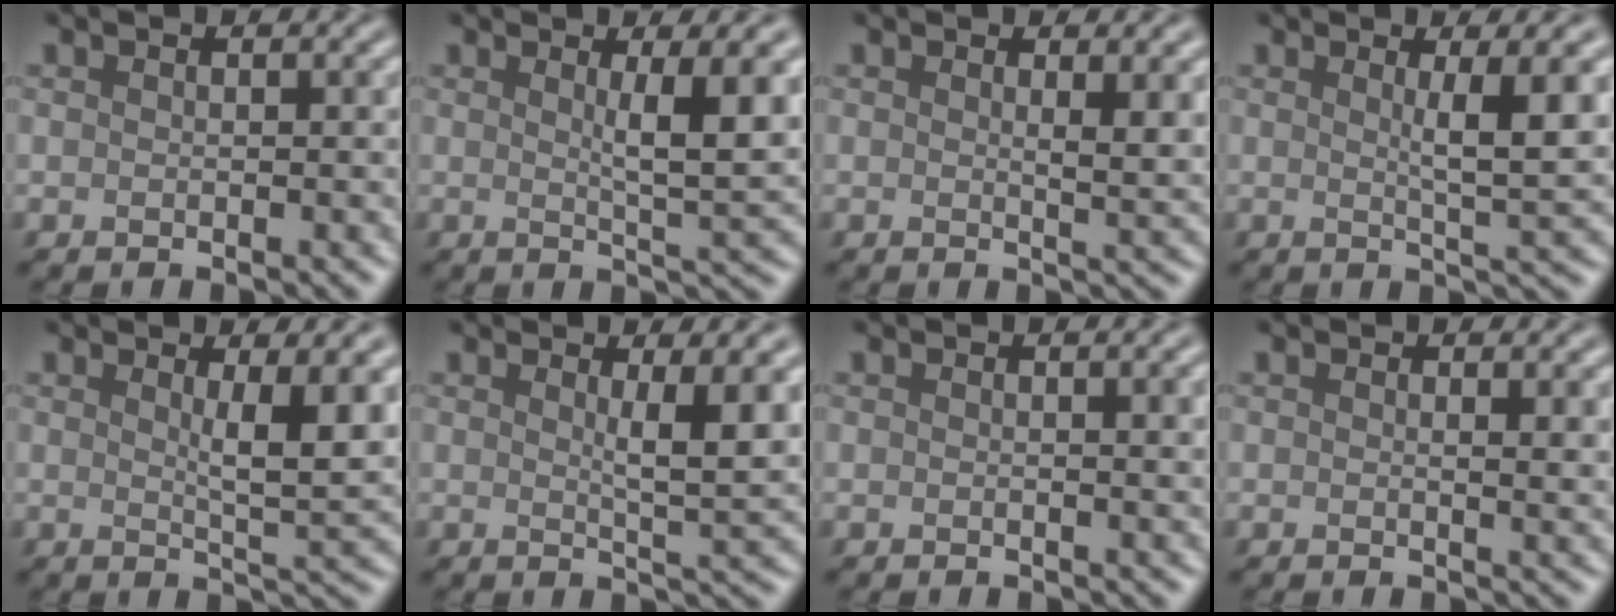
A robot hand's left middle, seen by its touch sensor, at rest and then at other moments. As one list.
[{"total": 4.8, "force": [1.2, 0.8, 4.6], "torque": [-0.061, -0.001, 0.024]}, {"total": 2.0, "force": [0.8, 0.4, 1.7], "torque": [-0.013, 0.001, 0.017]}, {"total": 4.3, "force": [0.9, 0.7, 4.1], "torque": [-0.054, 0.000, 0.020]}, {"total": 4.4, "force": [1.2, 0.9, 4.2], "torque": [-0.055, -0.005, 0.026]}, {"total": 4.0, "force": [1.1, 0.7, 3.8], "torque": [-0.048, -0.004, 0.023]}, {"total": 1.5, "force": [0.2, 0.3, 1.4], "torque": [-0.011, 0.007, 0.006]}, {"total": 1.2, "force": [0.4, 0.3, 1.1], "torque": [-0.004, 0.003, 0.009]}]